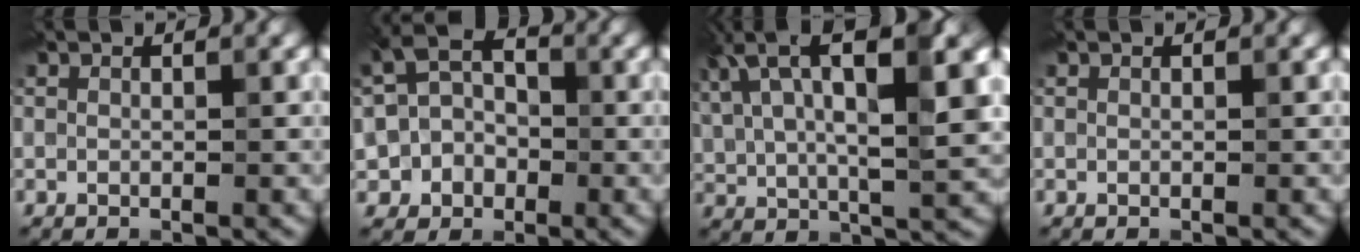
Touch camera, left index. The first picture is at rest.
{"total": 4.9, "force": [-1.2, 4.1, 2.5], "torque": [-0.043, 0.003, -0.028]}
{"total": 12.3, "force": [5.8, 3.9, 10.2], "torque": [-0.186, 0.018, 0.096]}
{"total": 0.0}